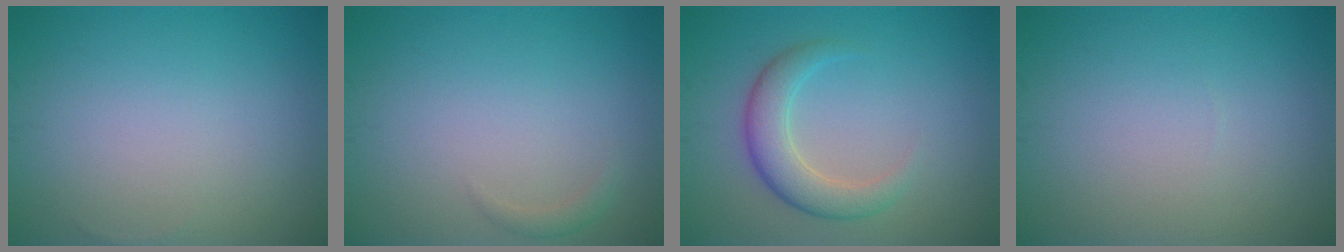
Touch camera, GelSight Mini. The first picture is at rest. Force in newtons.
{"total": 0.9, "press": 0.9, "slide": 0.1}
{"total": 3.1, "press": 3.1, "slide": 0.2}
{"total": 0.0}